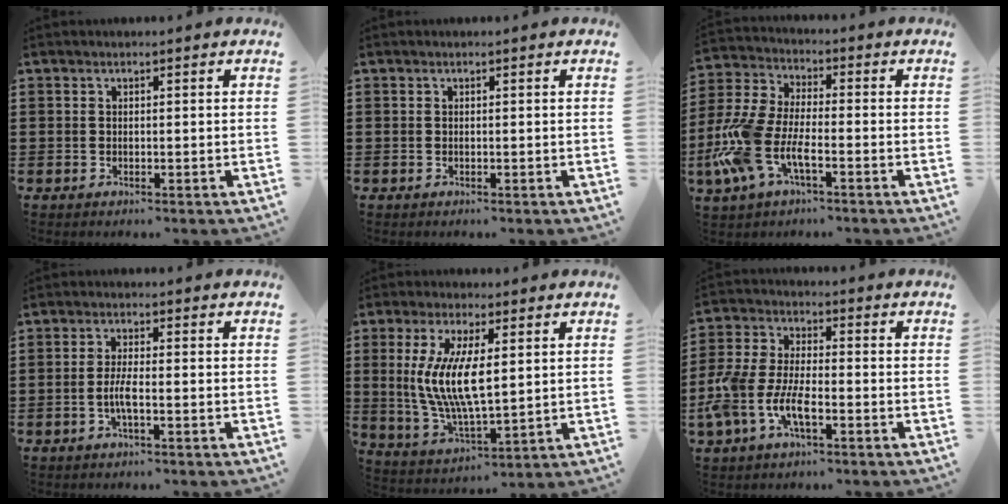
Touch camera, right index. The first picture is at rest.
{"total": 0.0}
{"total": 9.4, "force": [-4.3, 3.6, 7.6], "torque": [-0.206, -0.018, -0.089]}
{"total": 3.3, "force": [-1.1, 0.5, 3.1], "torque": [-0.079, -0.009, -0.026]}
{"total": 9.9, "force": [1.4, 3.4, 9.2], "torque": [-0.197, -0.005, 0.023]}
{"total": 7.8, "force": [-3.9, 3.2, 5.9], "torque": [-0.165, -0.015, -0.082]}